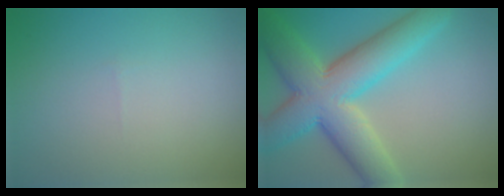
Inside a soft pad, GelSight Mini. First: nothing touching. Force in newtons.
{"total": 10.1, "press": 10.1, "slide": 0.5}